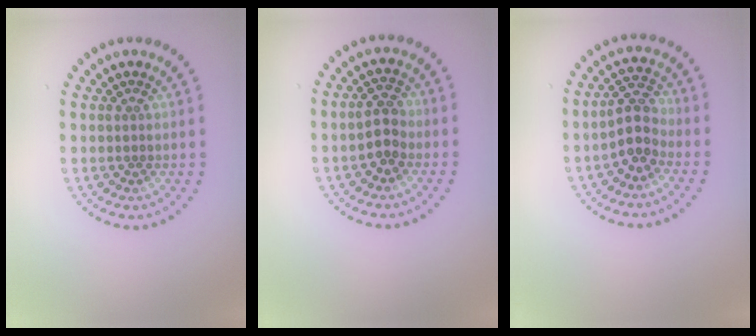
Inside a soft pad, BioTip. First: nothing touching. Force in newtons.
{"total": 2.3, "press": 2.3, "slide": 0.5}
{"total": 3.0, "press": 2.8, "slide": 1.2}